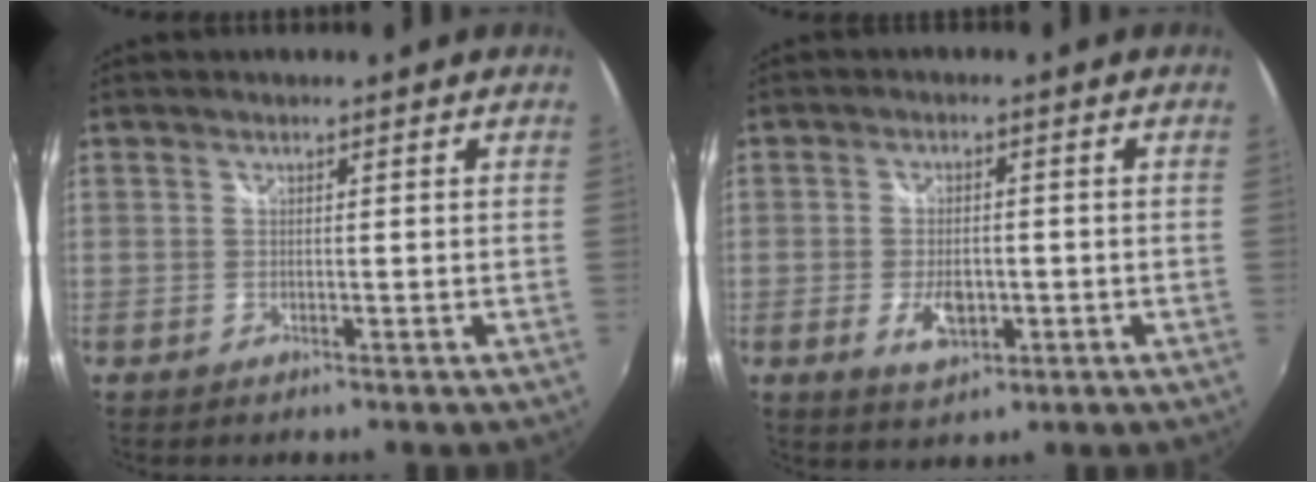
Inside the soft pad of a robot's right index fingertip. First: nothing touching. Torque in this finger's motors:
{"motor_torque": [-0.05, 0.01, 0.08, 0.06]}